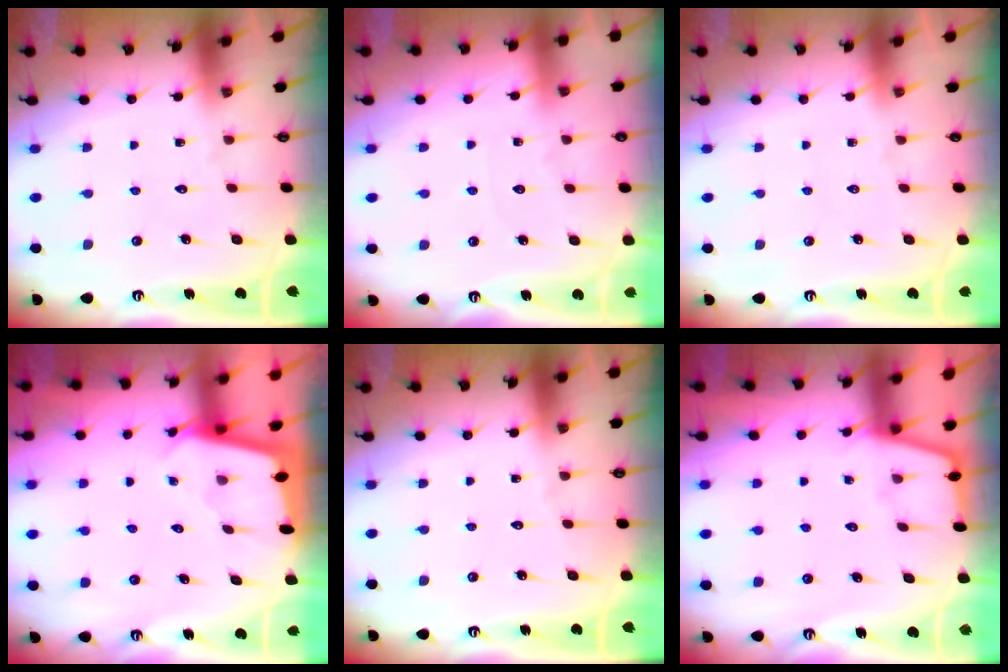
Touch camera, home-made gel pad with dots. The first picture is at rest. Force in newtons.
{"total": 2.2, "press": 2.2, "slide": 0.3}
{"total": 0.0}
{"total": 1.8, "press": 1.8, "slide": 0.2}
{"total": 0.0}
{"total": 2.3, "press": 2.3, "slide": 0.4}